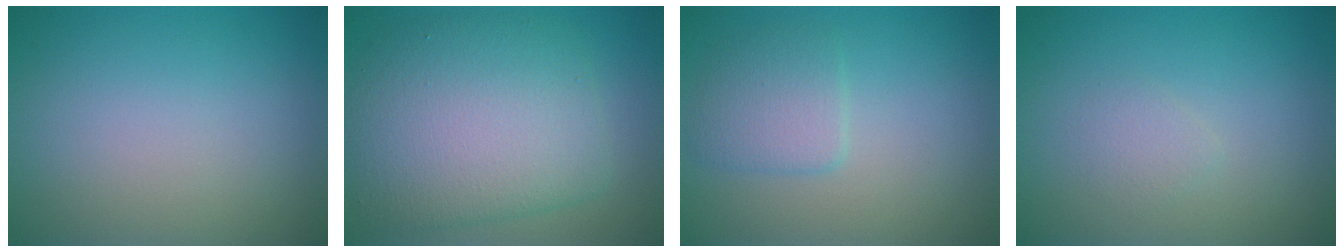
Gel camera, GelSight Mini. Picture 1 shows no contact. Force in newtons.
{"total": 9.0, "press": 9.0, "slide": 0.0}
{"total": 2.5, "press": 2.5, "slide": 0.1}
{"total": 0.9, "press": 0.9, "slide": 0.1}